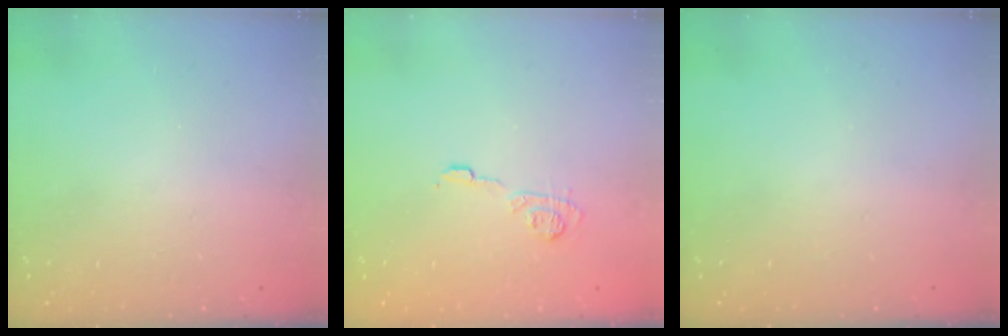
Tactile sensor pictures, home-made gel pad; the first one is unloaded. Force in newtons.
{"total": 7.8, "press": 7.8, "slide": 0.6}
{"total": 0.0}